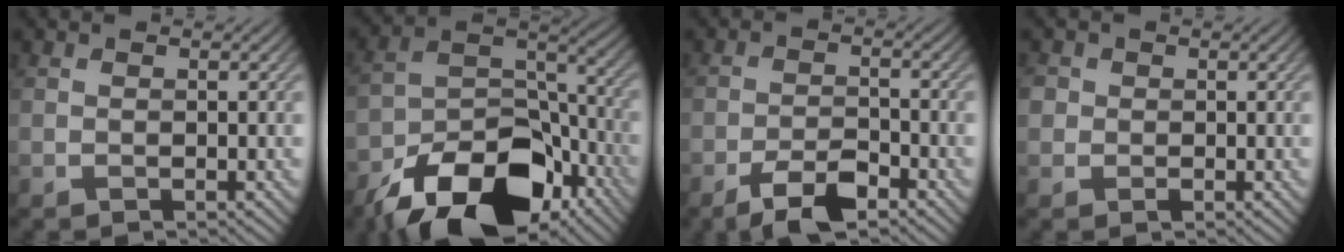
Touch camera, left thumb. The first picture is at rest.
{"total": 15.1, "force": [-10.3, 7.8, 8.0], "torque": [-0.144, -0.014, -0.190]}
{"total": 4.9, "force": [-3.5, 1.6, 3.1], "torque": [-0.058, 0.001, -0.065]}
{"total": 2.1, "force": [-0.1, 2.0, 0.7], "torque": [-0.011, -0.004, -0.004]}